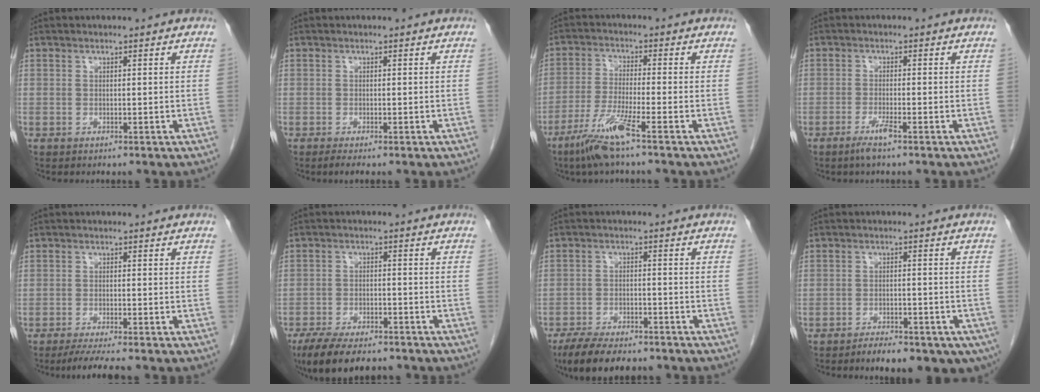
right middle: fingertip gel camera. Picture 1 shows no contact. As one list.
[{"total": 1.3, "force": [-0.9, 0.0, 0.9], "torque": [-0.022, -0.007, -0.017]}, {"total": 7.4, "force": [-4.7, -0.6, 5.7], "torque": [-0.117, -0.021, -0.097]}, {"total": 2.6, "force": [-1.7, -0.1, 2.0], "torque": [-0.044, -0.006, -0.035]}, {"total": 5.2, "force": [-4.3, -0.2, 2.9], "torque": [-0.046, -0.016, -0.070]}, {"total": 12.0, "force": [-9.7, 3.7, 6.0], "torque": [-0.098, -0.011, -0.149]}, {"total": 10.9, "force": [-8.9, 3.4, 5.3], "torque": [-0.087, -0.013, -0.137]}, {"total": 10.4, "force": [-7.3, 4.1, 6.2], "torque": [-0.068, 0.002, -0.098]}]